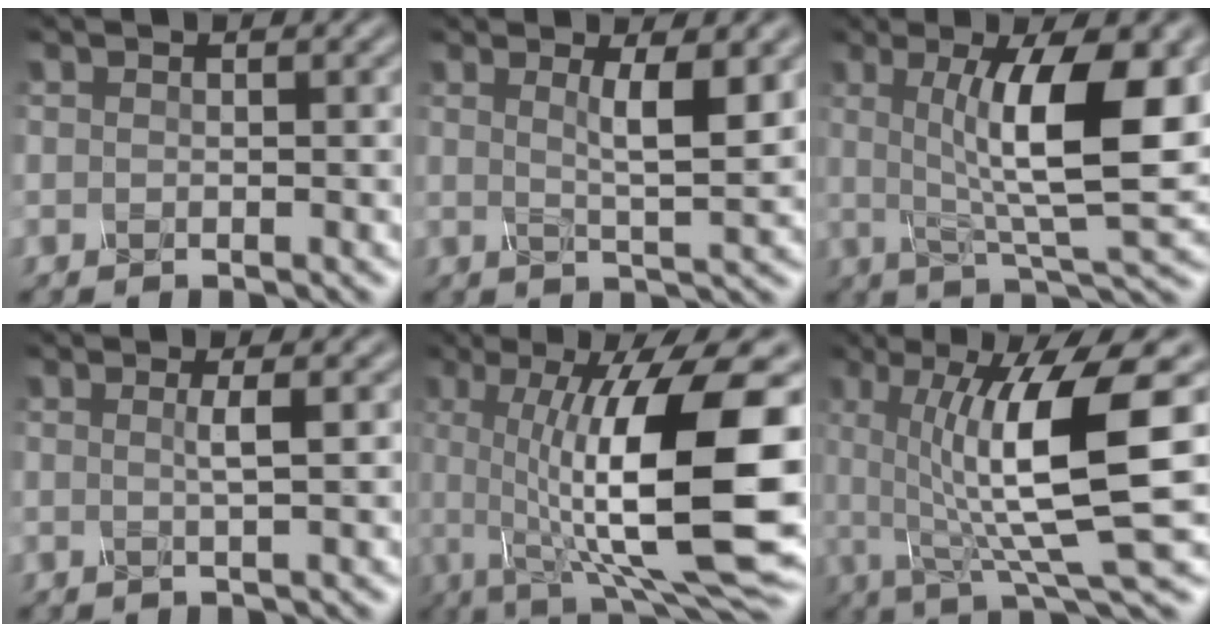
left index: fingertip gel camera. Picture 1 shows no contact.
{"total": 4.3, "force": [1.3, 0.8, 4.0], "torque": [-0.063, -0.007, 0.021]}
{"total": 10.3, "force": [1.6, 2.4, 9.9], "torque": [-0.143, -0.004, 0.030]}
{"total": 1.6, "force": [0.1, 0.4, 1.6], "torque": [-0.028, 0.001, -0.004]}
{"total": 16.0, "force": [-0.2, 4.5, 15.4], "torque": [-0.231, 0.005, 0.001]}
{"total": 11.5, "force": [0.9, 2.5, 11.2], "torque": [-0.169, -0.004, 0.018]}